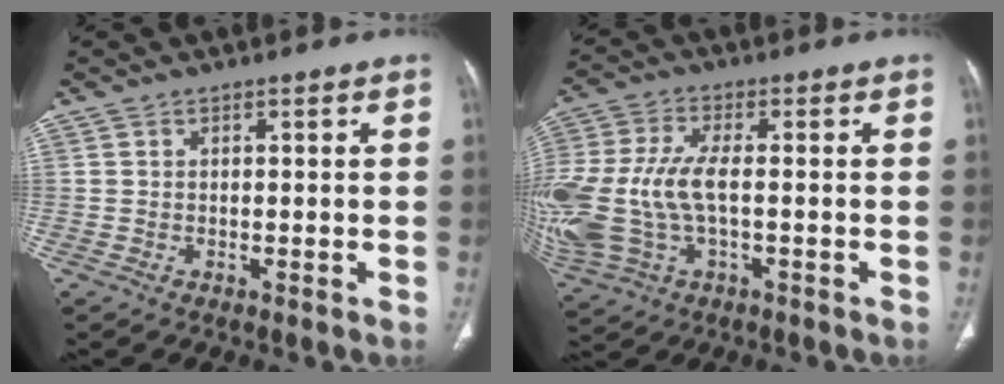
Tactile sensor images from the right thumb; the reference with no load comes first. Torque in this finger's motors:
{"motor_torque": [1.35, 1.36, 1.97, -0.23, 0.39]}